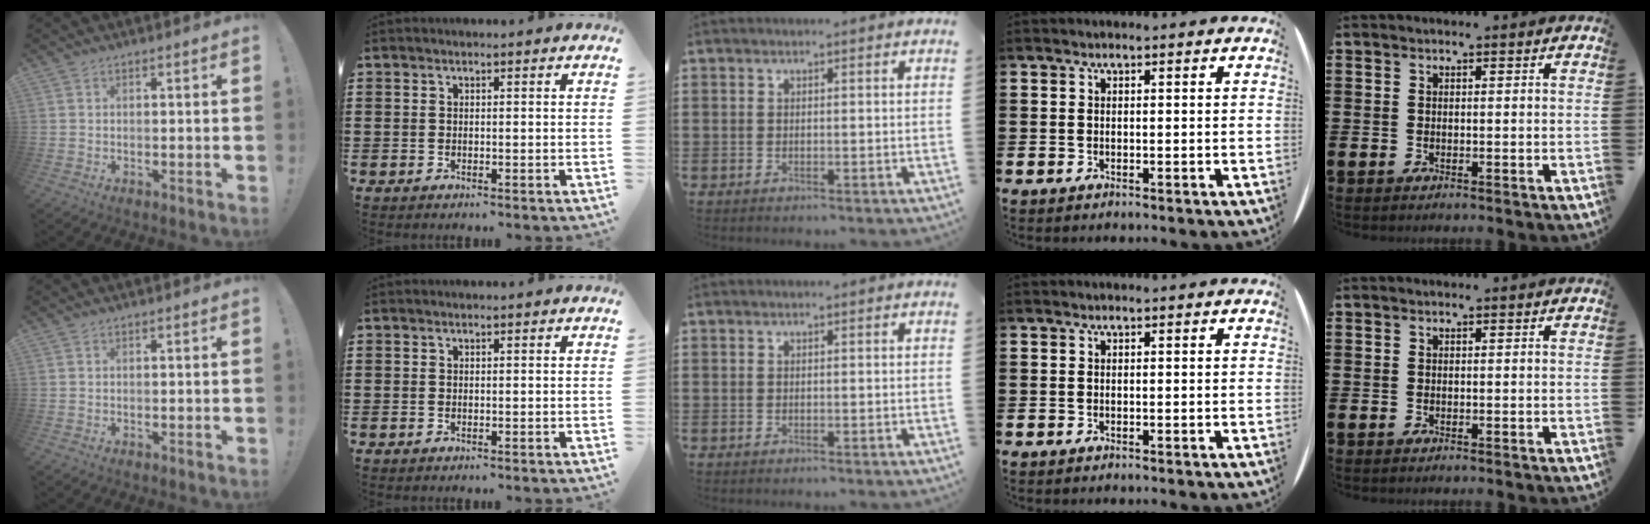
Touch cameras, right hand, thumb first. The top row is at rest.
{}